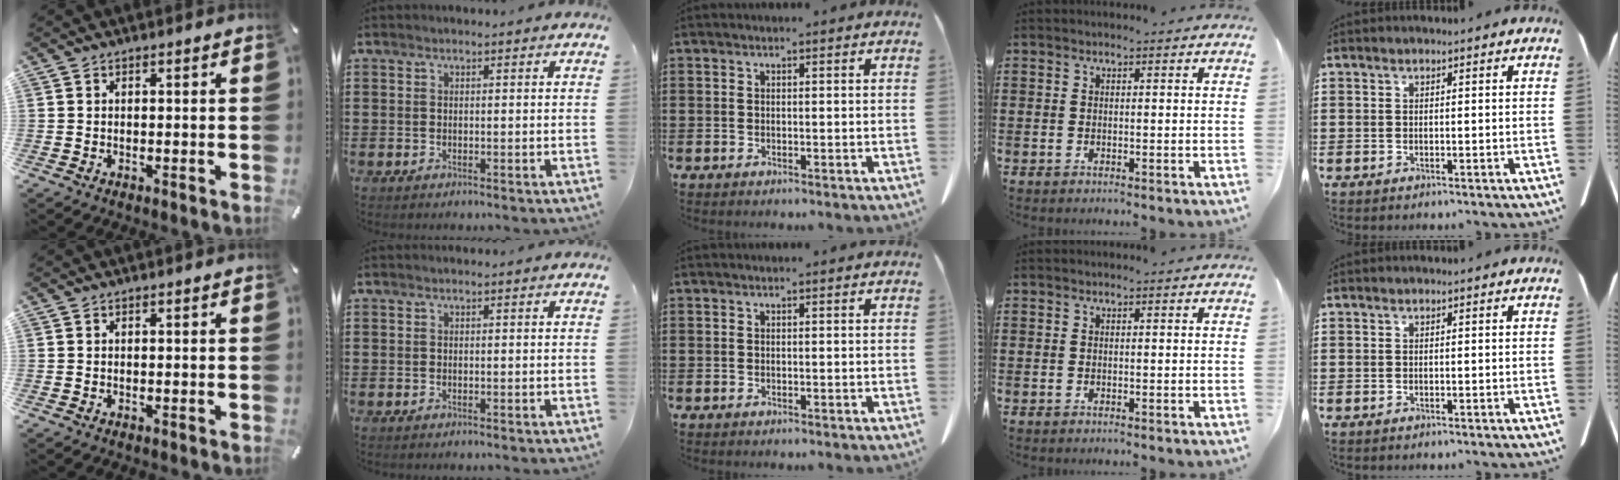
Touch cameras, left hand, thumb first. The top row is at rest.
{}